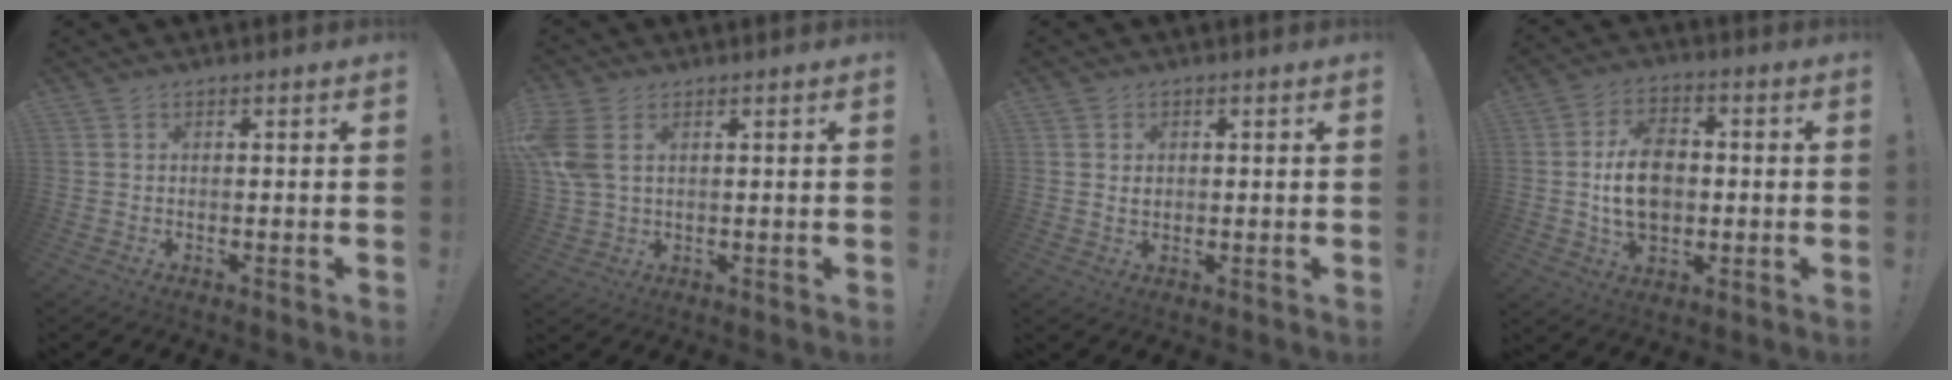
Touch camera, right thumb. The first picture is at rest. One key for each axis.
{"total": 7.9, "fx": 2.8, "fy": 5.0, "fz": 5.5, "tx": -0.123, "ty": -0.010, "tz": 0.056}
{"total": 1.7, "fx": 0.6, "fy": 1.5, "fz": 0.5, "tx": 0.005, "ty": -0.004, "tz": 0.008}
{"total": 13.8, "fx": -0.1, "fy": 9.9, "fz": 9.6, "tx": -0.156, "ty": 0.008, "tz": -0.001}